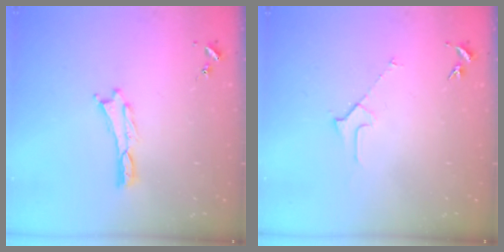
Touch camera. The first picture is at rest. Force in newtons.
{"total": 2.3, "press": 2.3, "slide": 0.2}